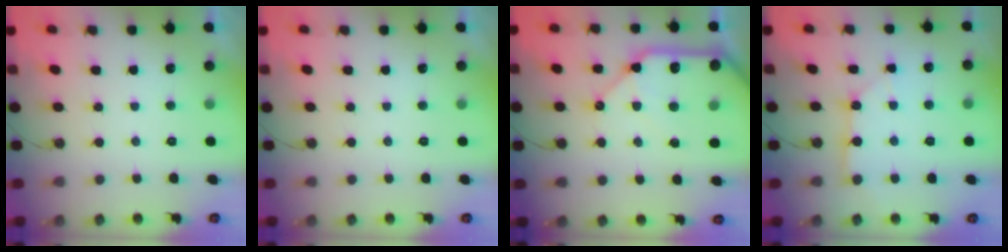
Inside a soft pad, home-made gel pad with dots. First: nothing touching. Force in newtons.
{"total": 0.0}
{"total": 18.1, "press": 18.0, "slide": 2.3}
{"total": 5.8, "press": 5.8, "slide": 0.5}